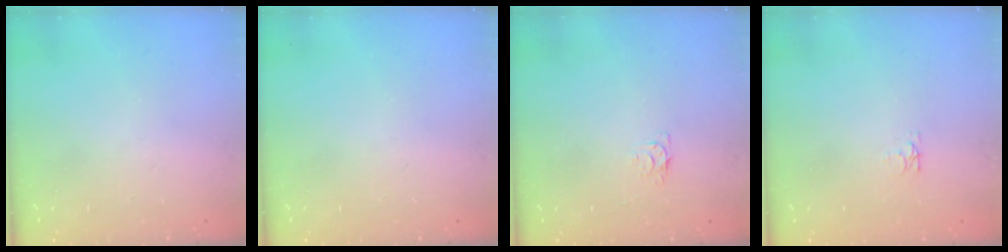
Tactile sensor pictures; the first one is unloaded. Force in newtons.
{"total": 0.0}
{"total": 3.7, "press": 3.6, "slide": 0.4}
{"total": 3.4, "press": 3.4, "slide": 0.4}